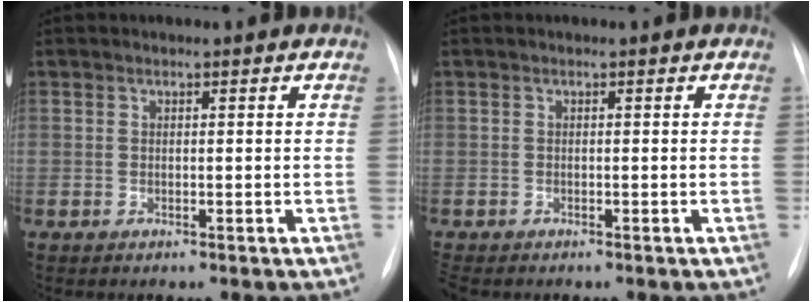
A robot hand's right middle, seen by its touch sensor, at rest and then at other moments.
{"total": 1.4, "force": [-1.2, 0.5, 0.5], "torque": [-0.008, -0.003, -0.016]}